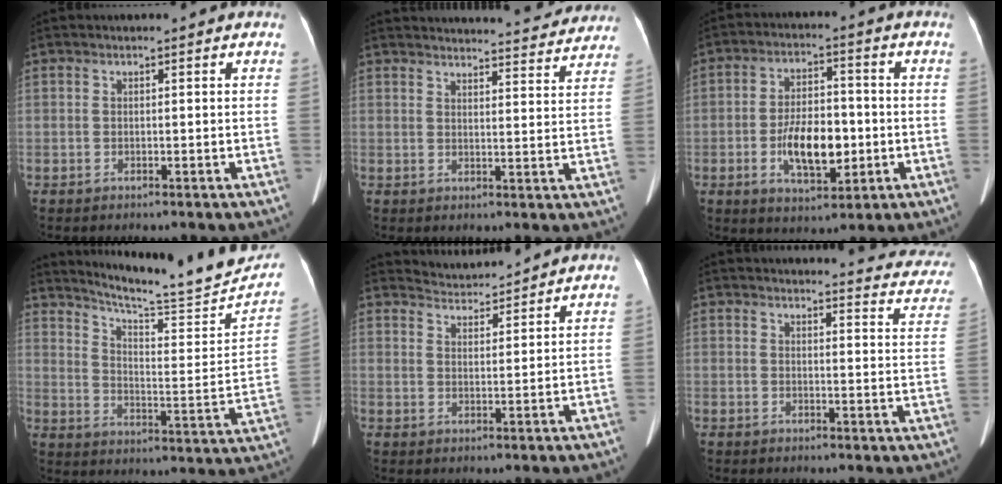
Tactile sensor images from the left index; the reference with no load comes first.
{"total": 19.6, "force": [18.8, 3.2, 4.5], "torque": [-0.055, -0.011, 0.223]}
{"total": 9.8, "force": [-2.2, 4.5, 8.5], "torque": [-0.160, 0.006, -0.034]}
{"total": 20.4, "force": [19.1, 0.6, 7.2], "torque": [-0.112, -0.069, 0.258]}
{"total": 3.9, "force": [3.8, -0.2, -0.8], "torque": [0.002, 0.008, 0.071]}
{"total": 14.8, "force": [14.3, 2.7, 2.5], "torque": [0.009, -0.058, 0.128]}